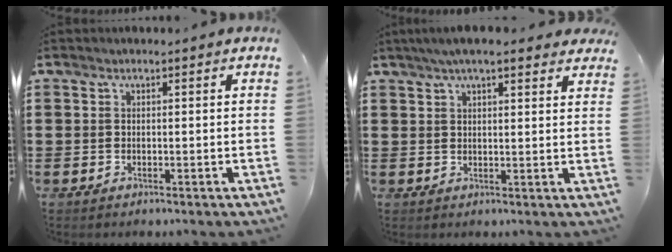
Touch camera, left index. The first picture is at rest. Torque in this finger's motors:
{"motor_torque": [2.14, 0.00, 0.31, 0.00]}